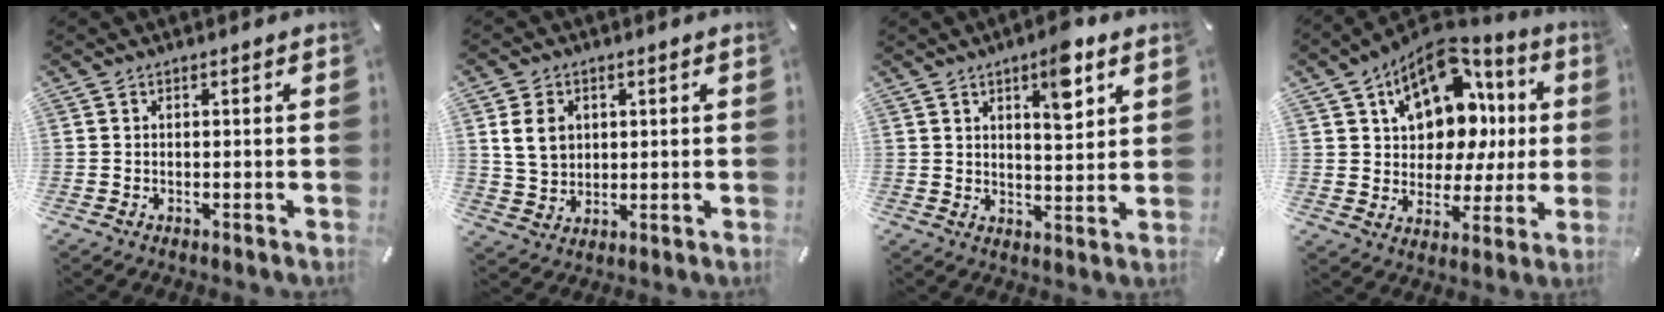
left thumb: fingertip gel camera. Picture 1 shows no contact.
{"total": 7.1, "force": [1.8, 6.1, 3.2], "torque": [-0.067, 0.006, 0.032]}
{"total": 8.5, "force": [5.1, 3.2, 6.0], "torque": [-0.074, -0.029, 0.078]}
{"total": 15.1, "force": [6.6, 11.1, 7.9], "torque": [-0.118, -0.050, 0.122]}